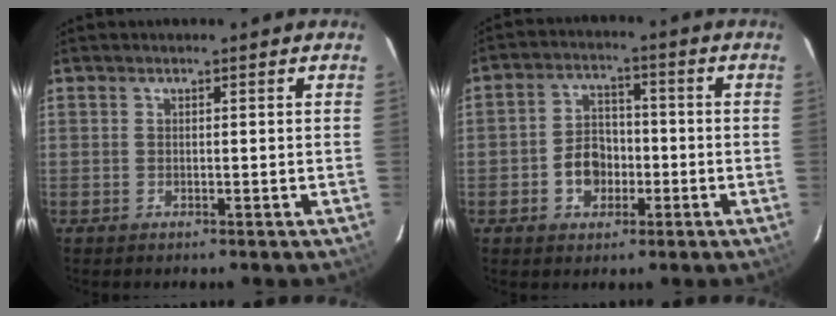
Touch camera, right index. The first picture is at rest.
{"total": 6.8, "force": [-2.2, 5.5, 3.4], "torque": [-0.069, 0.021, -0.030]}